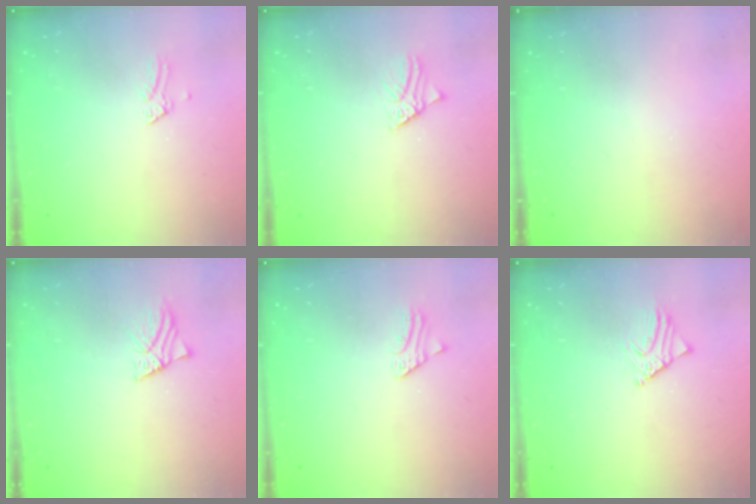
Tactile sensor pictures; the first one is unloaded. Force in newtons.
{"total": 1.3, "press": 1.3, "slide": 0.0}
{"total": 0.0}
{"total": 2.9, "press": 2.9, "slide": 0.2}
{"total": 1.7, "press": 1.7, "slide": 0.2}
{"total": 2.8, "press": 2.8, "slide": 0.2}